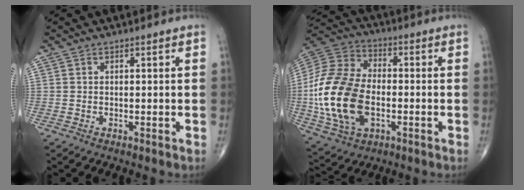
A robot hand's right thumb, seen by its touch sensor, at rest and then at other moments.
{"total": 21.9, "force": [-3.2, 13.8, 16.8], "torque": [-0.344, 0.009, -0.055]}